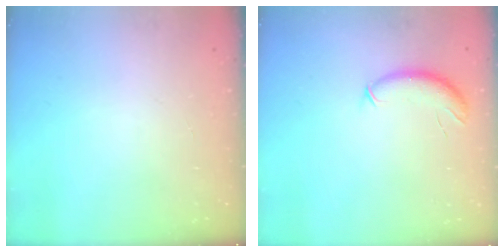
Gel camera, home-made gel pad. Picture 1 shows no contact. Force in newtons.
{"total": 8.4, "press": 8.3, "slide": 1.3}